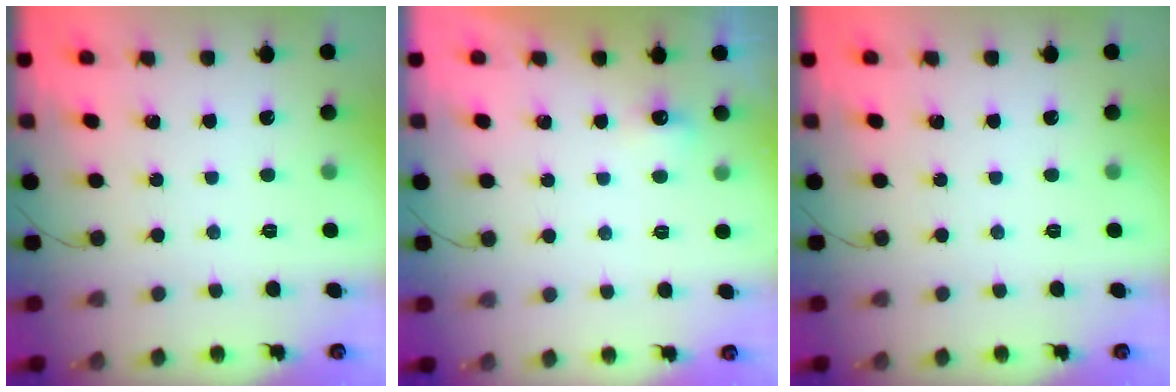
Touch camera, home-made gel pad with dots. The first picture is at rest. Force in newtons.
{"total": 3.5, "press": 3.3, "slide": 1.1}
{"total": 0.0}